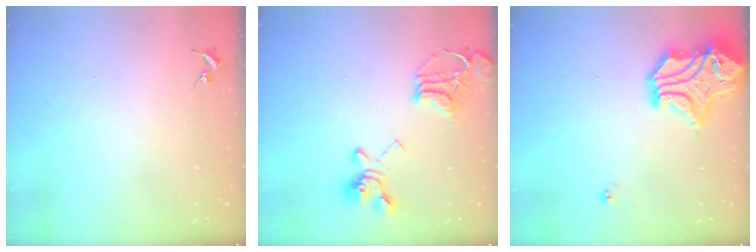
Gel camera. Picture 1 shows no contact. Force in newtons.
{"total": 19.3, "press": 19.2, "slide": 1.8}
{"total": 16.3, "press": 16.1, "slide": 2.6}